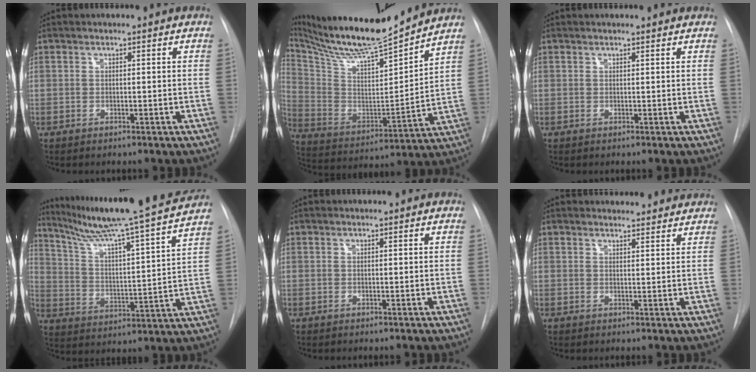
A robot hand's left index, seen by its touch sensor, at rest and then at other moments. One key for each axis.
{"total": 19.7, "fx": 18.0, "fy": 0.7, "fz": 8.0, "tx": -0.161, "ty": -0.020, "tz": 0.308}
{"total": 2.1, "fx": 2.0, "fy": 0.2, "fz": 0.5, "tx": -0.012, "ty": 0.013, "tz": 0.019}
{"total": 21.8, "fx": 19.0, "fy": -1.8, "fz": 10.6, "tx": -0.178, "ty": -0.034, "tz": 0.280}
{"total": 0.0}
{"total": 6.6, "fx": 6.2, "fy": 1.8, "fz": 1.0, "tx": -0.001, "ty": 0.012, "tz": 0.061}